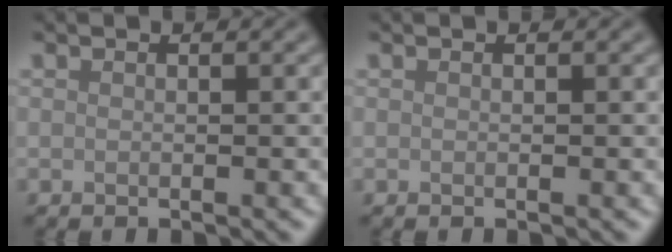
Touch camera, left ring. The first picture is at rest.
{"total": 0.0}